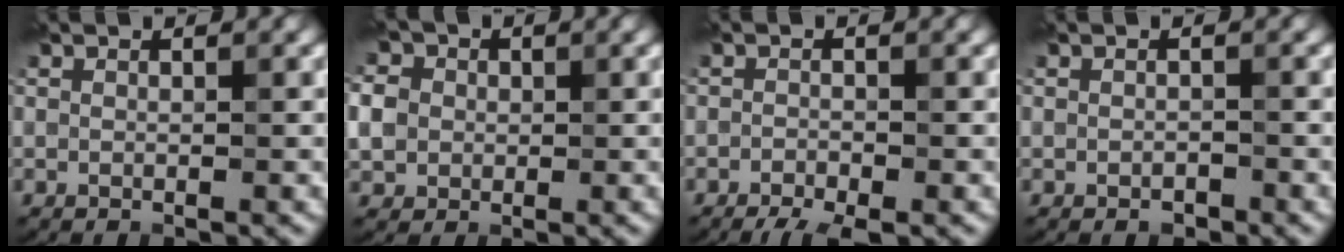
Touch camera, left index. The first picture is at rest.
{"total": 5.3, "force": [0.6, 4.6, 2.6], "torque": [-0.058, 0.024, -0.004]}
{"total": 3.3, "force": [-2.4, 1.2, 2.0], "torque": [-0.031, -0.006, -0.041]}
{"total": 0.8, "force": [-0.5, 0.5, 0.5], "torque": [-0.007, -0.002, -0.007]}